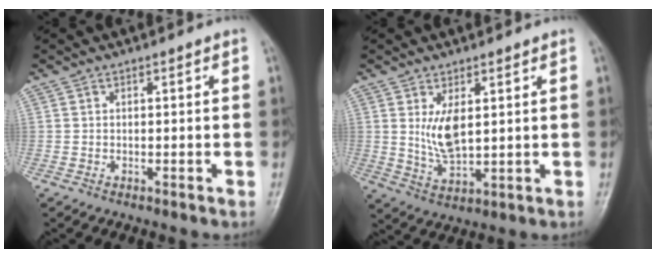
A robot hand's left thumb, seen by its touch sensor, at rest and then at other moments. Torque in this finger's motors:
{"motor_torque": [-0.15, 0.32, 0.06, -0.05, 0.05]}